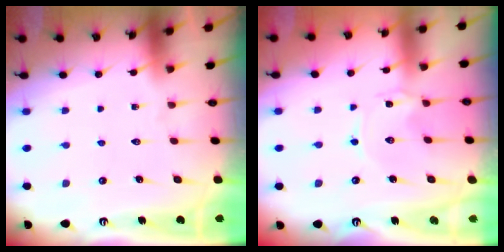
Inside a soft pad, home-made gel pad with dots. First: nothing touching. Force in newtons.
{"total": 0.0}